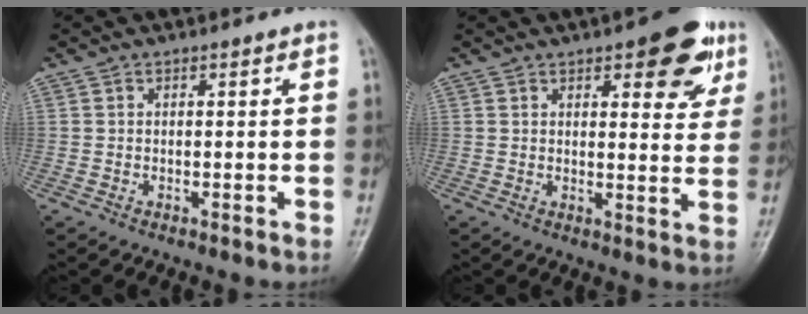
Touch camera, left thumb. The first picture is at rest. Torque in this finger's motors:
{"motor_torque": [1.42, 1.06, 1.03, -0.62, 0.02]}